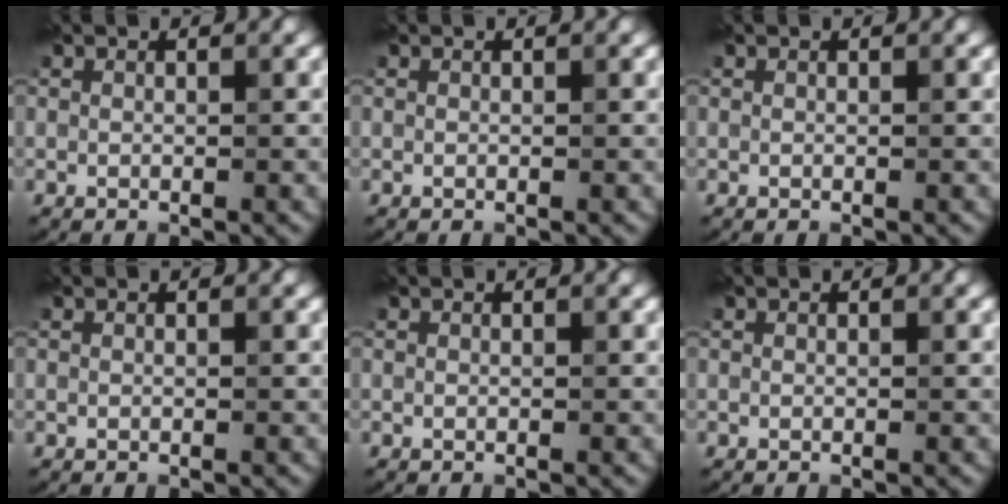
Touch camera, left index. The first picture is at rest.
{"total": 0.0}
{"total": 0.0}
{"total": 0.0}
{"total": 0.0}
{"total": 0.0}